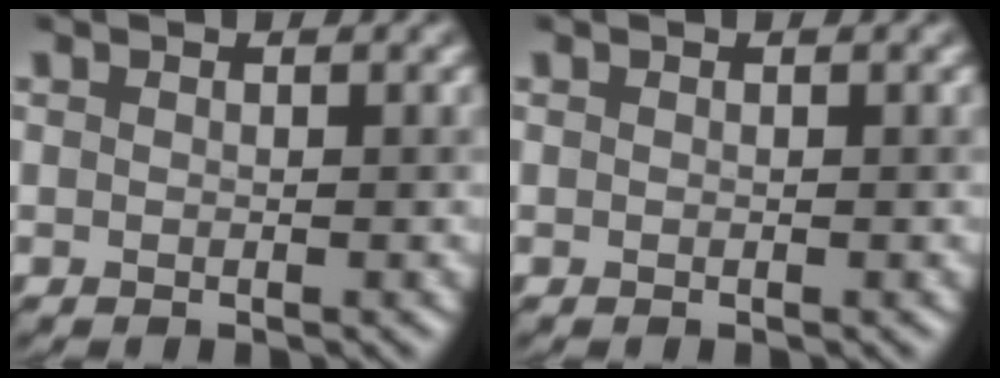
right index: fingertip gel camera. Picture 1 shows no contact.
{"total": 0.0}